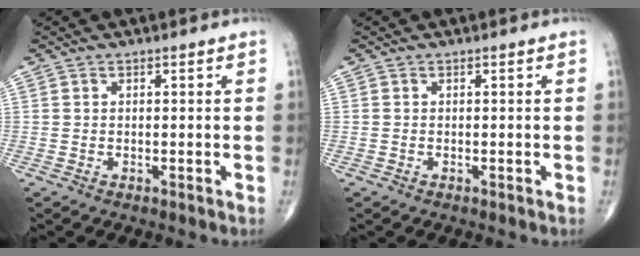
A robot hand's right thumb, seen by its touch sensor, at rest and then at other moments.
{"total": 0.0}